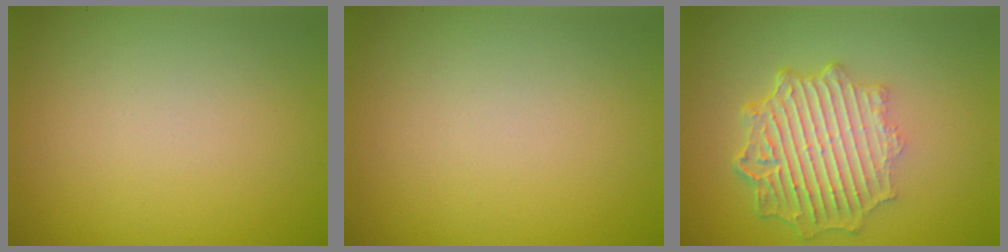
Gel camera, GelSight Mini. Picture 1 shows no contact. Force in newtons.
{"total": 0.0}
{"total": 6.5, "press": 4.8, "slide": 4.4}